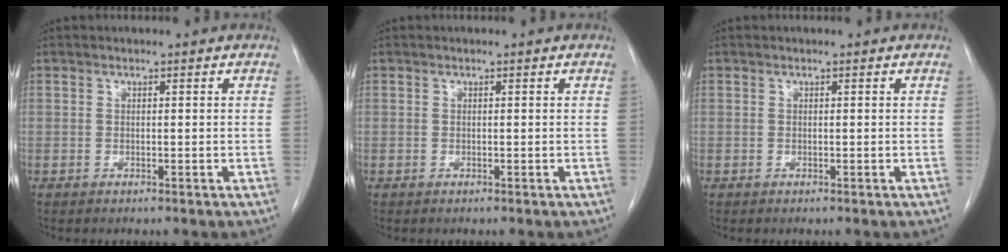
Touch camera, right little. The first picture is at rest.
{"total": 0.0}
{"total": 0.0}